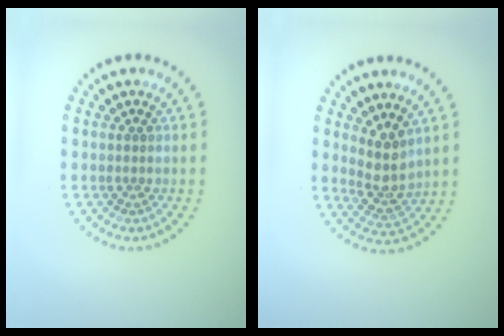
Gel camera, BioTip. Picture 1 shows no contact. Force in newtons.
{"total": 3.0, "press": 2.3, "slide": 1.9}